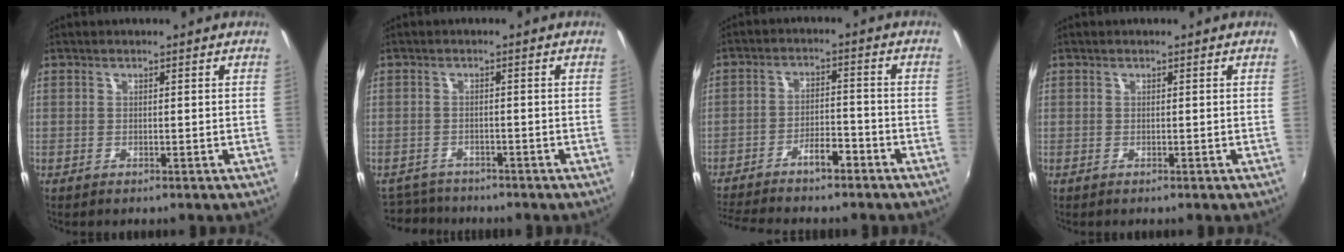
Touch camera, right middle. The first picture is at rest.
{"total": 4.5, "force": [-4.2, 1.6, 0.3], "torque": [-0.021, -0.004, -0.072]}
{"total": 7.7, "force": [-6.4, 1.4, 4.1], "torque": [-0.085, 0.009, -0.108]}
{"total": 0.0}